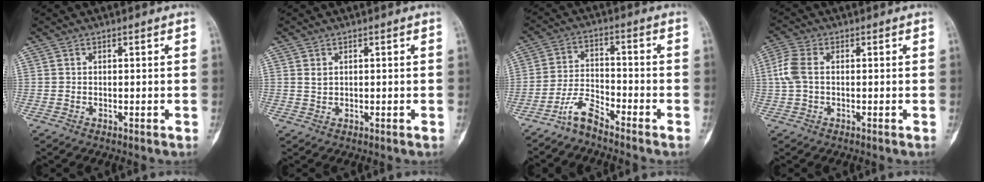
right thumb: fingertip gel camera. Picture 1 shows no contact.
{"total": 1.2, "force": [0.6, 0.8, 0.7], "torque": [-0.007, -0.002, 0.014]}
{"total": 5.2, "force": [-4.7, 1.0, 2.2], "torque": [-0.042, 0.038, -0.096]}
{"total": 4.7, "force": [0.3, 2.9, 3.7], "torque": [-0.107, 0.014, 0.003]}